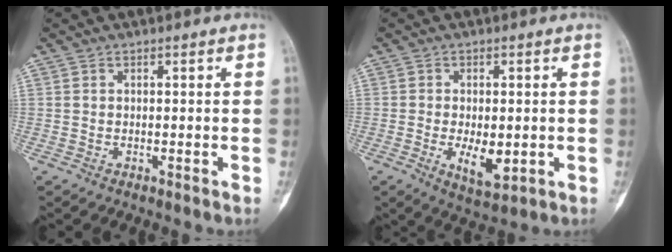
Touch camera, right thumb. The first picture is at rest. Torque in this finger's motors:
{"motor_torque": [-0.42, 0.65, 0.24, 0.40, 0.03]}